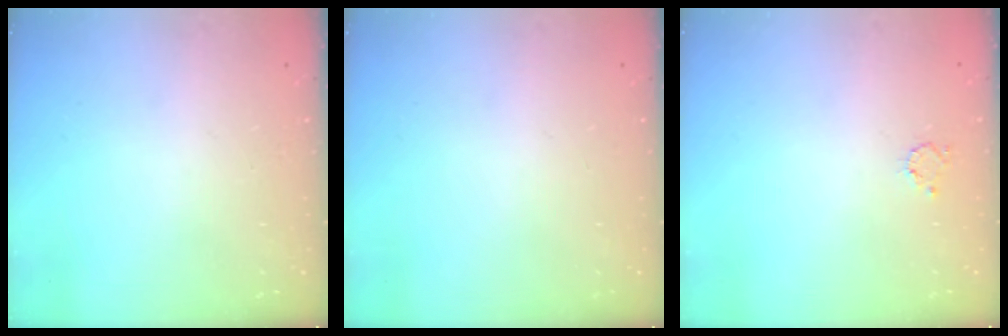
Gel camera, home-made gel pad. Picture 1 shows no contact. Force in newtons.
{"total": 0.0}
{"total": 2.6, "press": 2.6, "slide": 0.4}